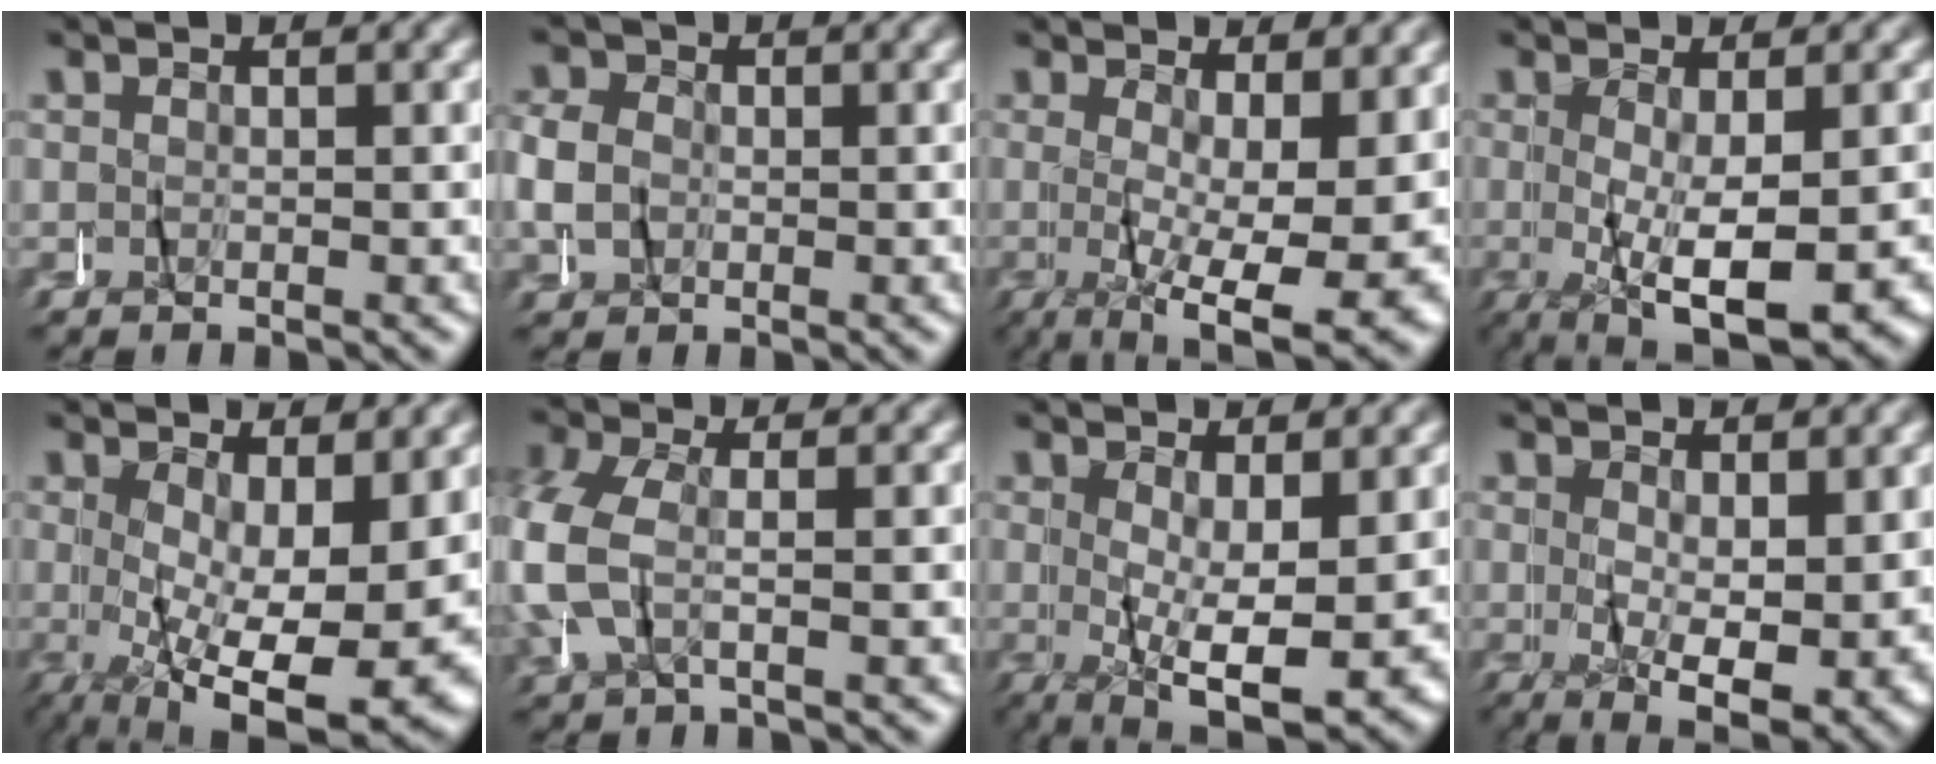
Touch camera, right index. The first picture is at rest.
{"total": 3.5, "force": [-0.5, 3.1, 1.5], "torque": [-0.038, 0.007, -0.012]}
{"total": 7.8, "force": [-1.9, 2.3, 7.2], "torque": [-0.100, -0.025, -0.021]}
{"total": 7.8, "force": [-2.4, 2.9, 6.8], "torque": [-0.104, -0.017, -0.031]}
{"total": 10.4, "force": [-1.7, 3.6, 9.6], "torque": [-0.139, -0.031, -0.010]}
{"total": 4.9, "force": [-0.6, 3.7, 3.2], "torque": [-0.109, -0.010, -0.011]}
{"total": 7.5, "force": [-1.7, 2.9, 6.7], "torque": [-0.099, -0.027, -0.018]}
{"total": 5.7, "force": [-0.6, 1.9, 5.3], "torque": [-0.075, -0.019, -0.005]}